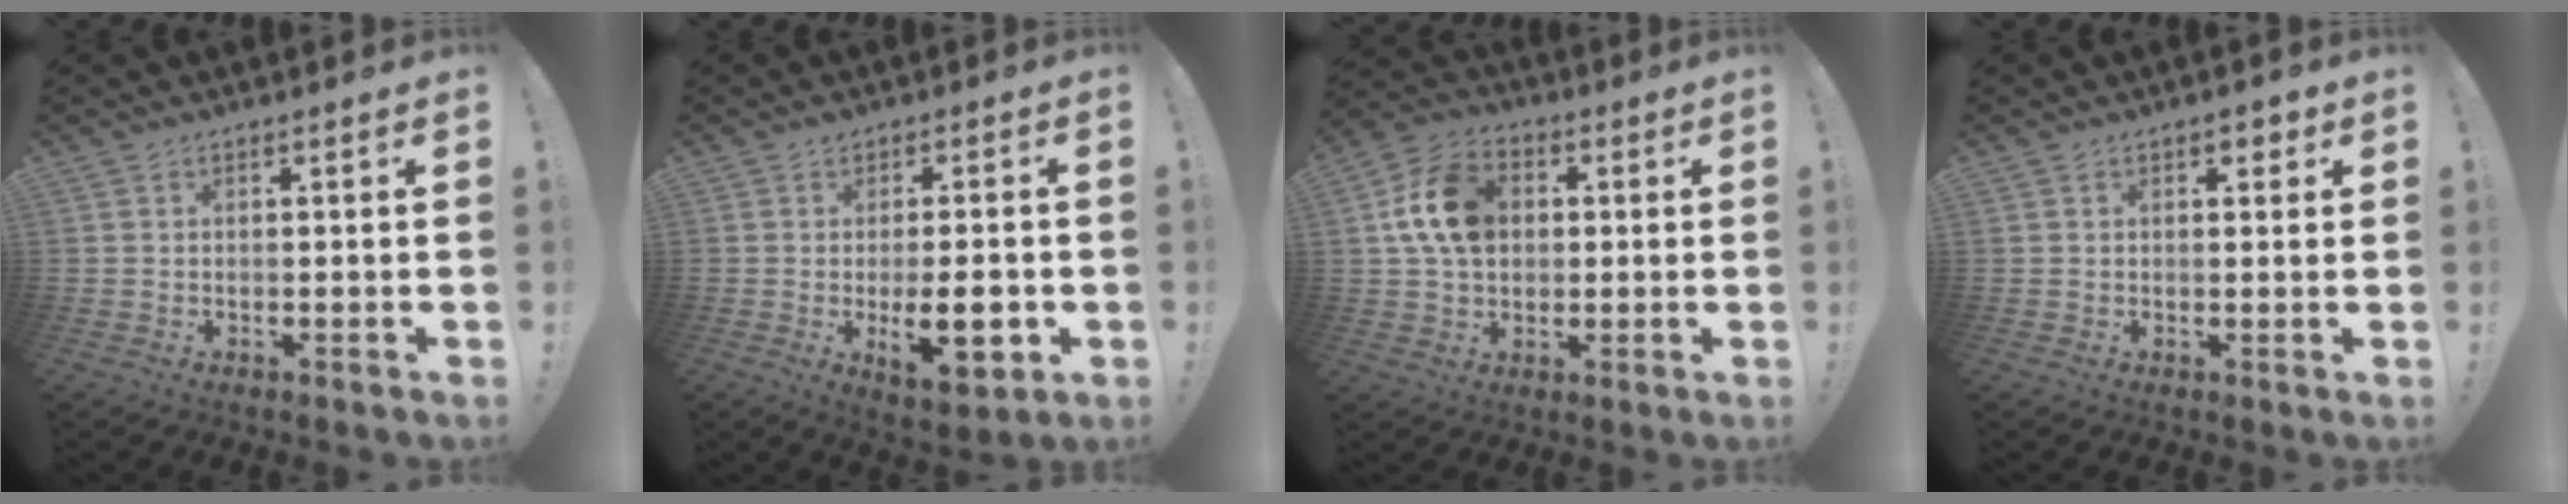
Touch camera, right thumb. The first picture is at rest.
{"total": 11.4, "force": [-2.2, 4.3, 10.3], "torque": [-0.155, -0.005, -0.035]}
{"total": 15.0, "force": [2.9, 11.2, 9.5], "torque": [-0.155, 0.005, 0.059]}
{"total": 2.0, "force": [0.8, 1.3, 1.2], "torque": [-0.002, -0.006, 0.008]}